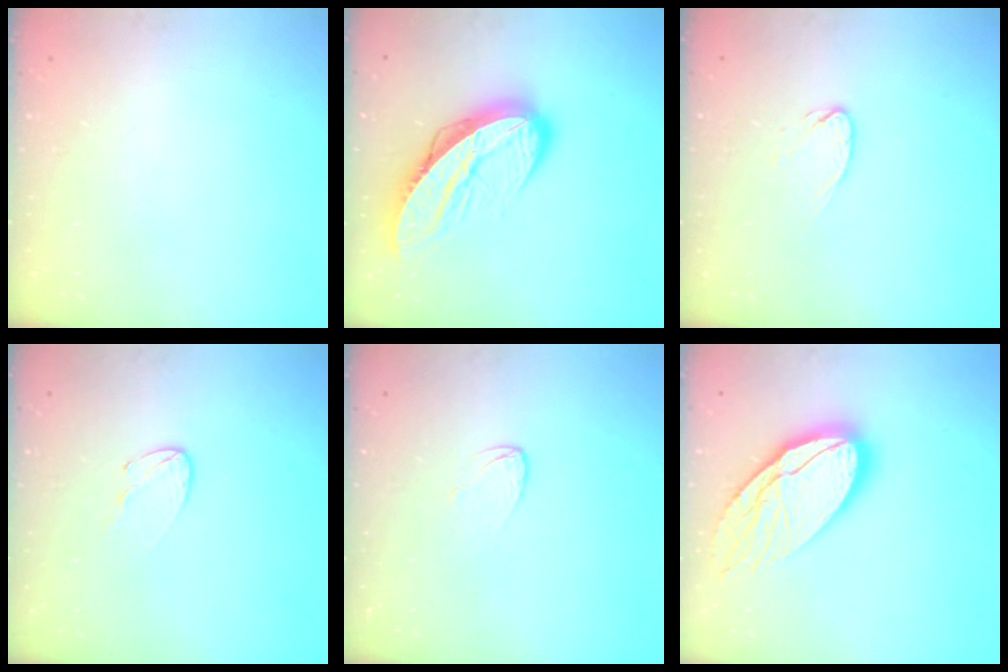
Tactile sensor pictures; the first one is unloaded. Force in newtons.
{"total": 13.6, "press": 13.5, "slide": 1.2}
{"total": 5.2, "press": 5.1, "slide": 0.4}
{"total": 5.1, "press": 5.1, "slide": 0.4}
{"total": 3.8, "press": 3.8, "slide": 0.3}
{"total": 19.9, "press": 19.8, "slide": 1.8}